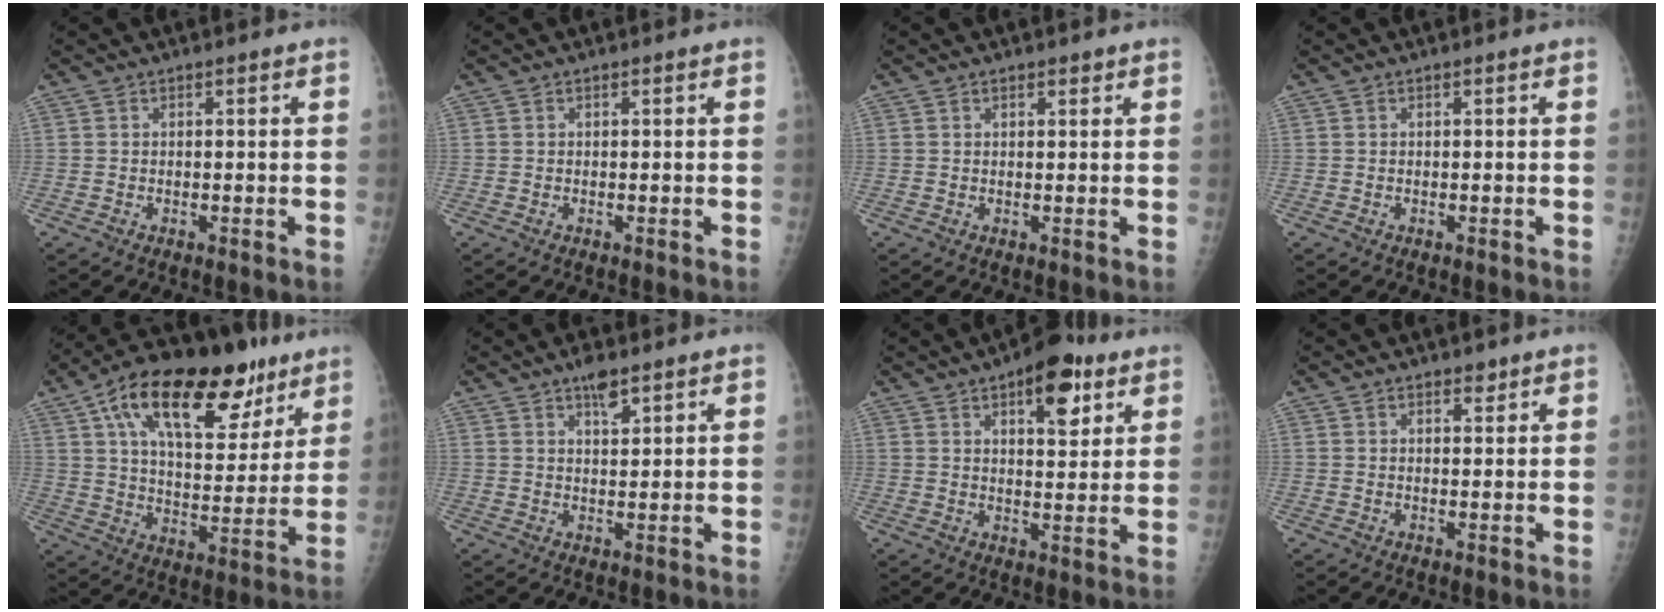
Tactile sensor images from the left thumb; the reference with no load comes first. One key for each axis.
{"total": 0.0}
{"total": 1.2, "fx": 0.8, "fy": 0.6, "fz": 0.6, "tx": -0.003, "ty": -0.003, "tz": 0.010}
{"total": 0.0}
{"total": 26.3, "fx": 14.3, "fy": 12.4, "fz": 18.3, "tx": -0.251, "ty": -0.013, "tz": 0.229}
{"total": 4.1, "fx": 2.8, "fy": 1.4, "fz": 2.6, "tx": -0.032, "ty": -0.014, "tz": 0.047}
{"total": 10.8, "fx": 5.7, "fy": 4.8, "fz": 7.9, "tx": -0.082, "ty": -0.022, "tz": 0.078}
{"total": 1.9, "fx": 1.4, "fy": 0.9, "fz": 0.9, "tx": -0.002, "ty": -0.008, "tz": 0.019}